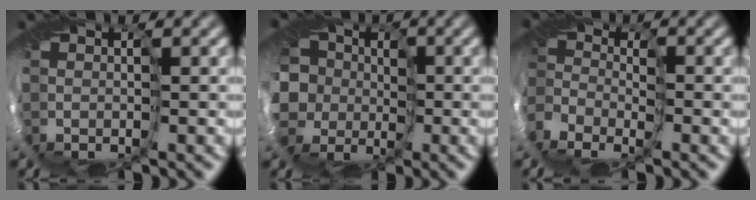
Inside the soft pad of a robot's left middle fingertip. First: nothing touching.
{"total": 9.8, "force": [-3.0, 8.2, 4.4], "torque": [-0.093, -0.006, -0.097]}
{"total": 4.4, "force": [-3.6, 2.6, 0.1], "torque": [0.035, -0.012, -0.088]}